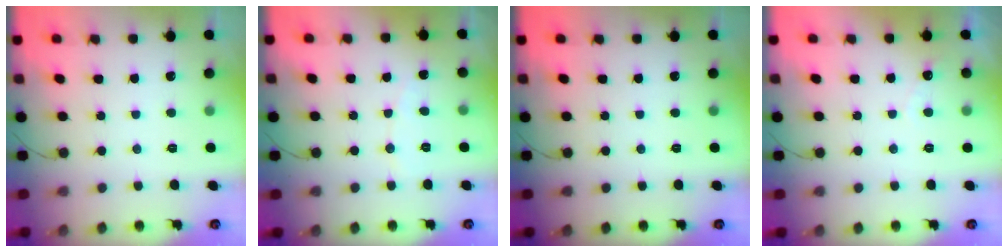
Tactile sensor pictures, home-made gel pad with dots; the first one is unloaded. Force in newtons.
{"total": 3.3, "press": 3.3, "slide": 0.3}
{"total": 0.0}
{"total": 3.0, "press": 3.0, "slide": 0.1}